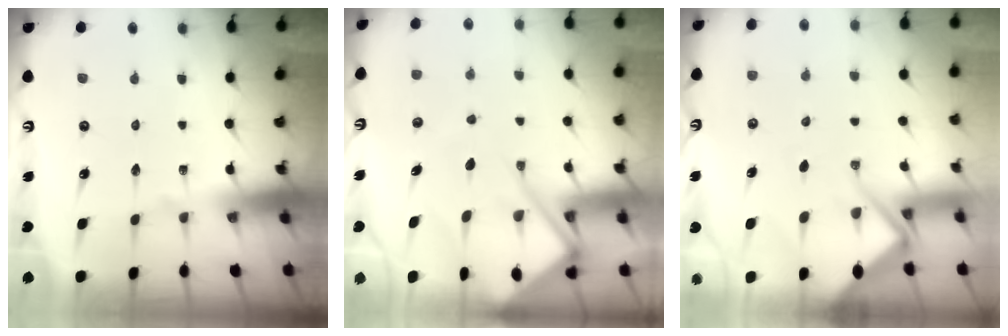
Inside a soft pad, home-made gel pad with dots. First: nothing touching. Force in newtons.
{"total": 13.3, "press": 13.3, "slide": 1.3}
{"total": 8.0, "press": 7.9, "slide": 1.0}